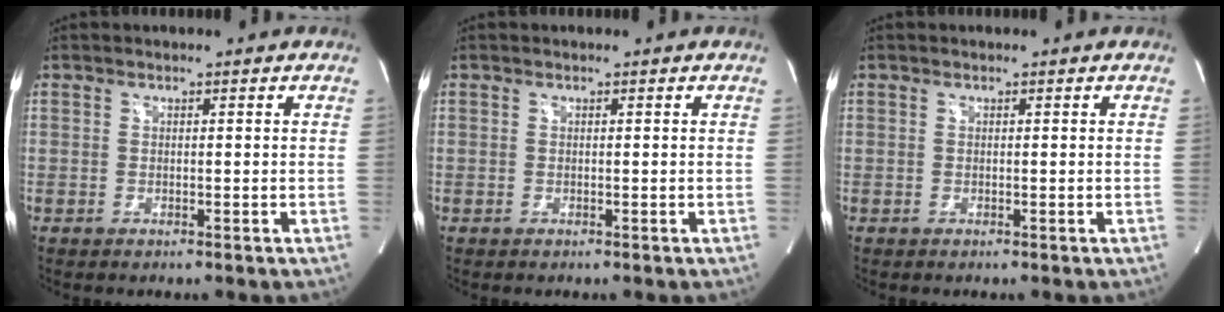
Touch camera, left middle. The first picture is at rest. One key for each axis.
{"total": 0.0}
{"total": 0.0}